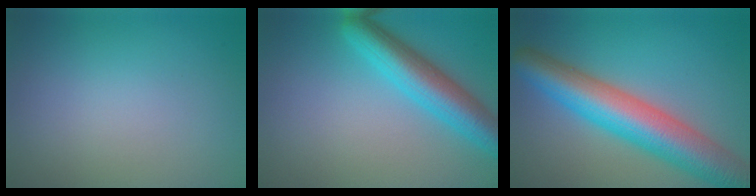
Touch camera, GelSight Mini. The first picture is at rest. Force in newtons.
{"total": 5.6, "press": 5.6, "slide": 0.2}
{"total": 9.3, "press": 9.3, "slide": 0.4}